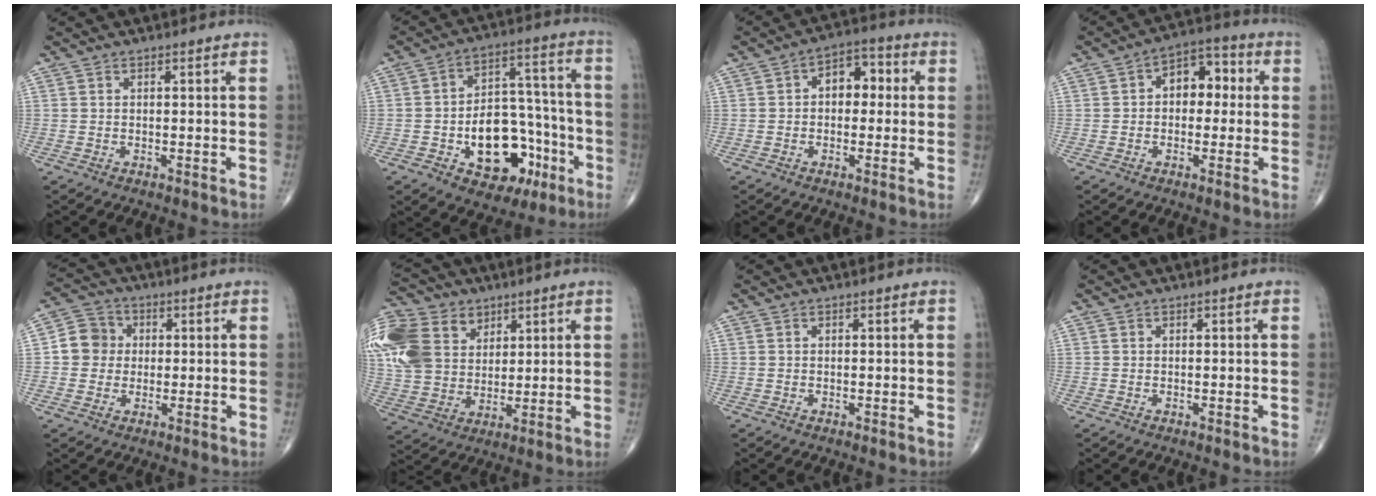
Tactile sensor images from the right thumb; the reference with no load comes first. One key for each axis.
{"total": 17.7, "fx": -6.4, "fy": 11.4, "fz": 11.9, "tx": -0.121, "ty": 0.059, "tz": -0.085}
{"total": 7.2, "fx": 0.7, "fy": 4.8, "fz": 5.4, "tx": -0.049, "ty": 0.025, "tz": 0.001}
{"total": 8.5, "fx": 0.9, "fy": 5.6, "fz": 6.3, "tx": -0.058, "ty": 0.030, "tz": 0.004}
{"total": 6.8, "fx": 0.4, "fy": 6.4, "fz": 2.3, "tx": -0.016, "ty": 0.012, "tz": -0.005}
{"total": 21.4, "fx": 7.5, "fy": 16.0, "fz": 12.0, "tx": -0.276, "ty": 0.020, "tz": 0.146}
{"total": 0.0}
{"total": 0.0}